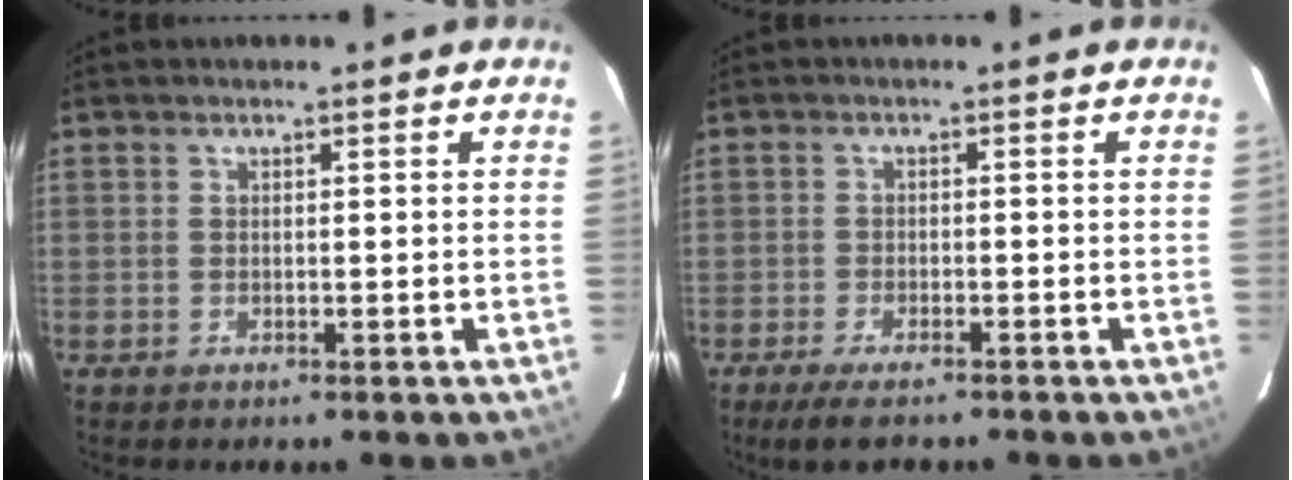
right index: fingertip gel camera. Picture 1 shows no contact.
{"total": 5.7, "force": [-4.6, 1.3, 3.2], "torque": [-0.078, -0.018, -0.081]}